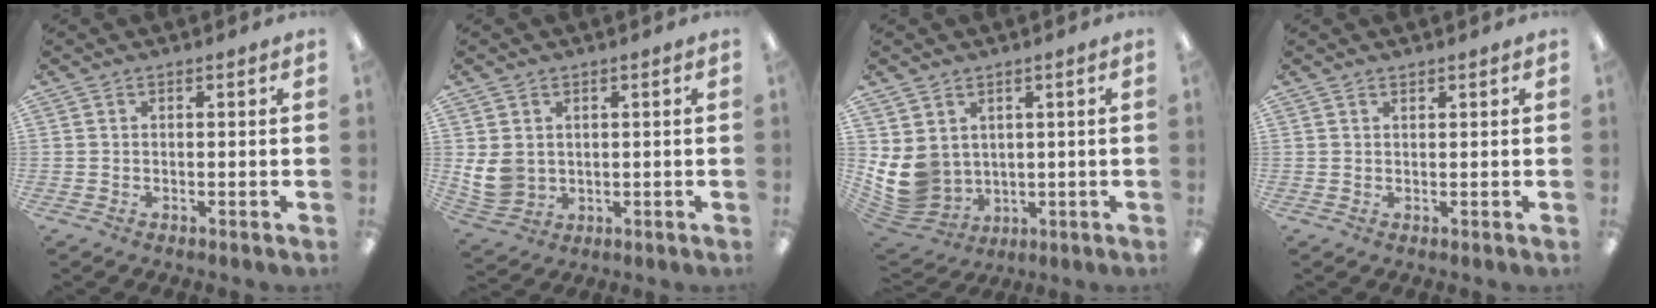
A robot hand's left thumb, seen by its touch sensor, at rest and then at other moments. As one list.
[{"total": 7.1, "force": [1.6, 6.2, 3.2], "torque": [-0.079, 0.001, 0.035]}, {"total": 10.0, "force": [1.2, 8.9, 4.3], "torque": [-0.129, -0.017, 0.032]}, {"total": 0.8, "force": [0.7, 0.3, 0.1], "torque": [-0.002, 0.000, 0.013]}]